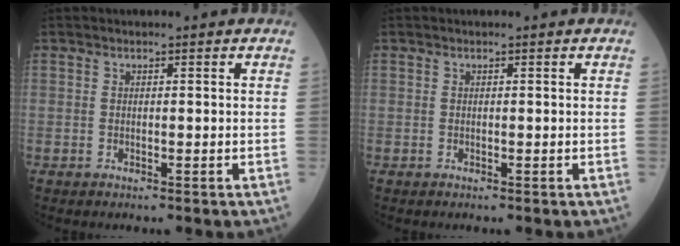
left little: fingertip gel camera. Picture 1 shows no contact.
{"total": 0.0}